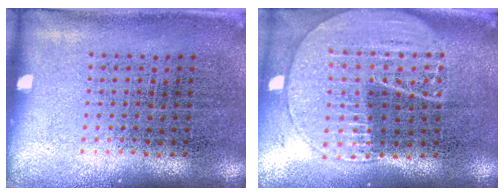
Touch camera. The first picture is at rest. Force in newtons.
{"total": 1.9, "press": 1.8, "slide": 0.8}